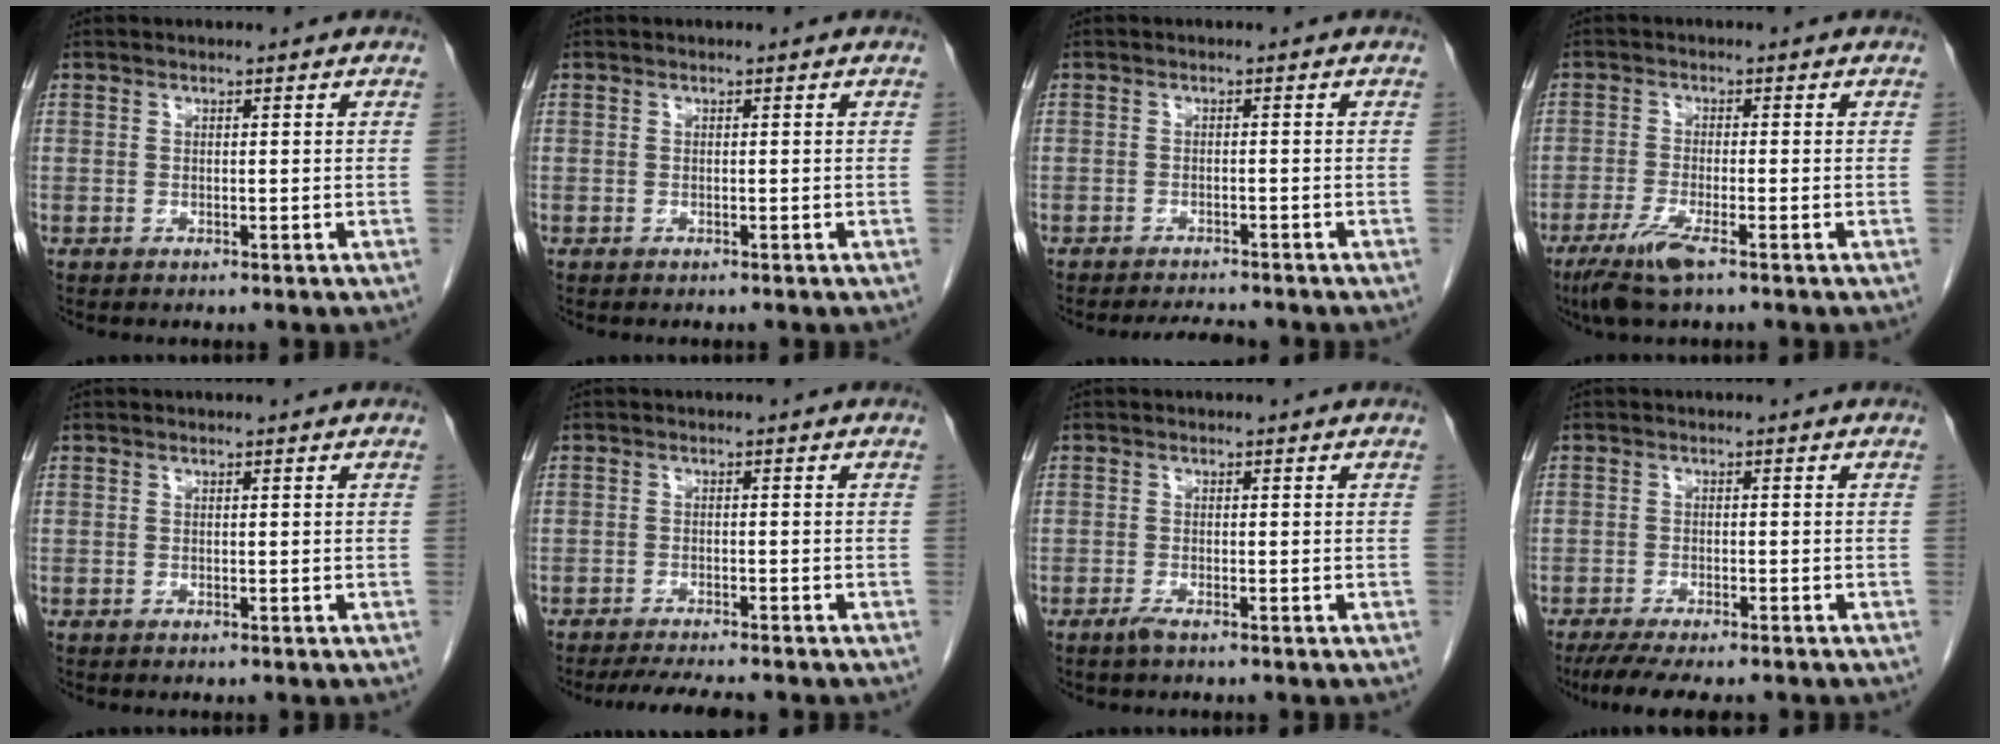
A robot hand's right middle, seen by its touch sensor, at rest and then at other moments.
{"total": 0.0}
{"total": 3.6, "force": [-3.4, 0.2, 1.0], "torque": [-0.019, -0.013, -0.051]}
{"total": 5.3, "force": [-3.4, 0.3, 4.1], "torque": [-0.088, -0.015, -0.065]}
{"total": 0.0}
{"total": 6.2, "force": [-5.5, 0.5, 2.9], "torque": [-0.044, -0.016, -0.085]}
{"total": 1.2, "force": [-0.9, 0.1, 0.7], "torque": [-0.020, -0.002, -0.017]}
{"total": 8.3, "force": [-6.8, 1.6, 4.4], "torque": [-0.064, -0.015, -0.105]}